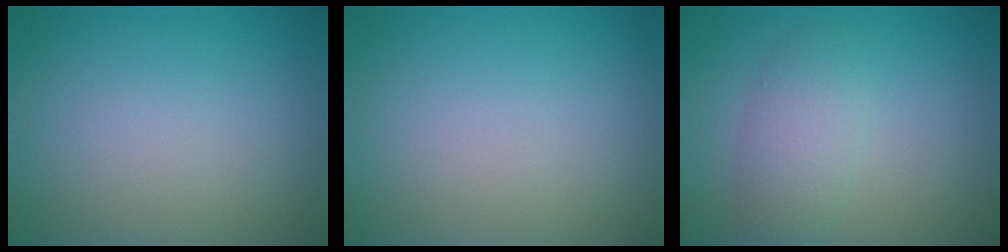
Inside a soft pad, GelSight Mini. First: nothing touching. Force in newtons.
{"total": 0.0}
{"total": 3.0, "press": 3.0, "slide": 0.1}